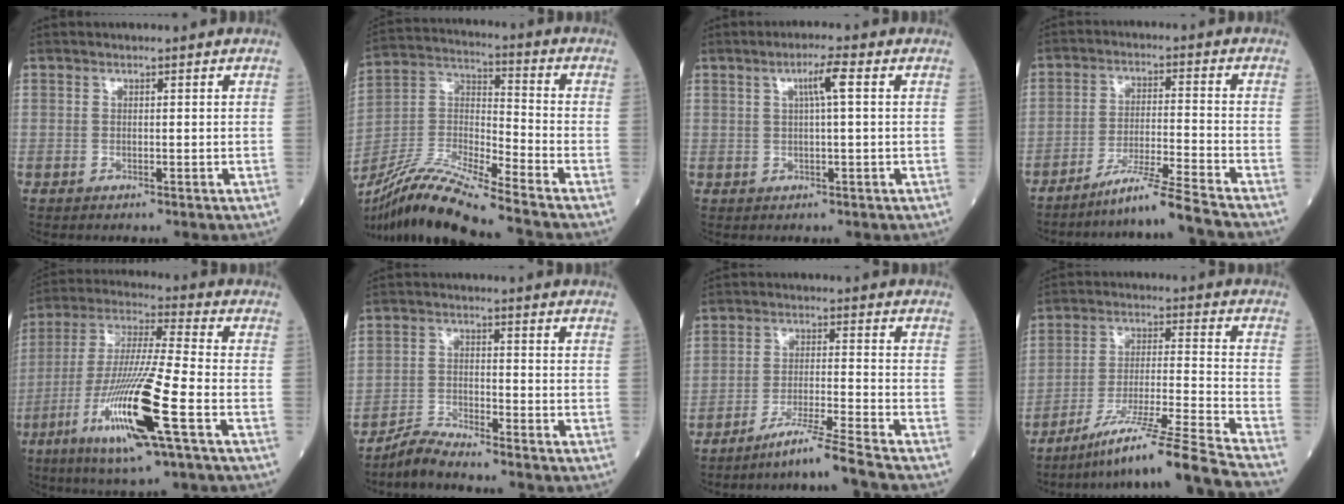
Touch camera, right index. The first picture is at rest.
{"total": 16.2, "force": [-13.9, -0.5, 8.2], "torque": [-0.171, -0.010, -0.264]}
{"total": 3.6, "force": [1.0, -0.2, 3.4], "torque": [-0.061, 0.006, 0.016]}
{"total": 9.2, "force": [-8.0, -2.7, 3.5], "torque": [-0.051, -0.020, -0.140]}
{"total": 17.7, "force": [-7.1, 0.4, 16.2], "torque": [-0.339, -0.026, -0.134]}
{"total": 4.0, "force": [-4.0, -0.5, 0.4], "torque": [-0.010, -0.018, -0.078]}
{"total": 8.4, "force": [-7.2, -2.7, 3.4], "torque": [-0.050, -0.025, -0.125]}
{"total": 18.2, "force": [-15.3, -2.9, 9.3], "torque": [-0.144, -0.003, -0.254]}